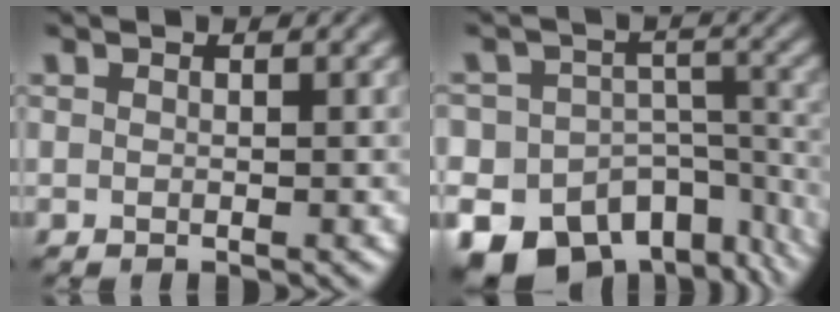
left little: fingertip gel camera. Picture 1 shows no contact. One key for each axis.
{"total": 16.6, "fx": -11.2, "fy": 10.8, "fz": 5.8, "tx": -0.103, "ty": -0.041, "tz": -0.131}